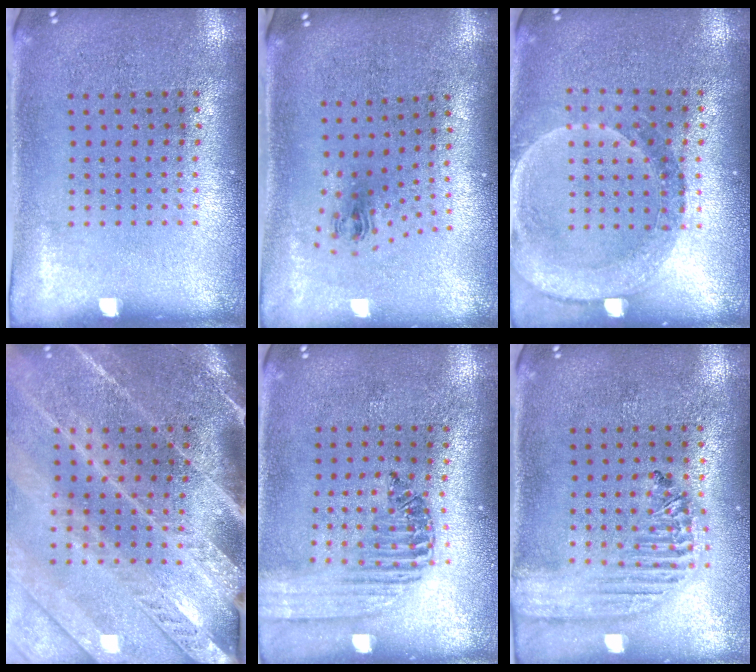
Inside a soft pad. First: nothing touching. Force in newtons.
{"total": 1.0, "press": 0.5, "slide": 0.9}
{"total": 1.5, "press": 1.4, "slide": 0.5}
{"total": 3.8, "press": 3.2, "slide": 2.1}
{"total": 1.3, "press": 1.3, "slide": 0.4}
{"total": 1.9, "press": 1.7, "slide": 0.7}